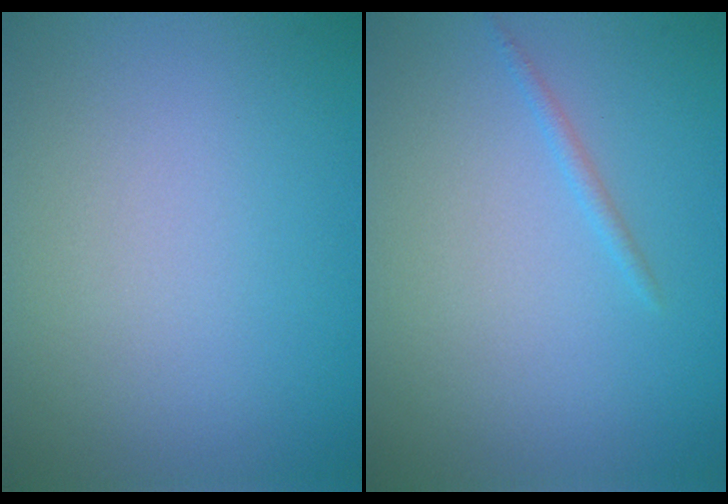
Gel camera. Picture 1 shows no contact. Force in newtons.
{"total": 0.8, "press": 0.8, "slide": 0.0}